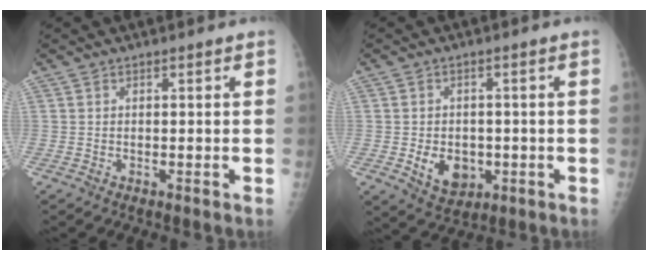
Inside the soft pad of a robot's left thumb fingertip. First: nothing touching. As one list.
[{"total": 6.9, "force": [-1.5, 5.2, 4.2], "torque": [-0.045, -0.002, -0.009]}]